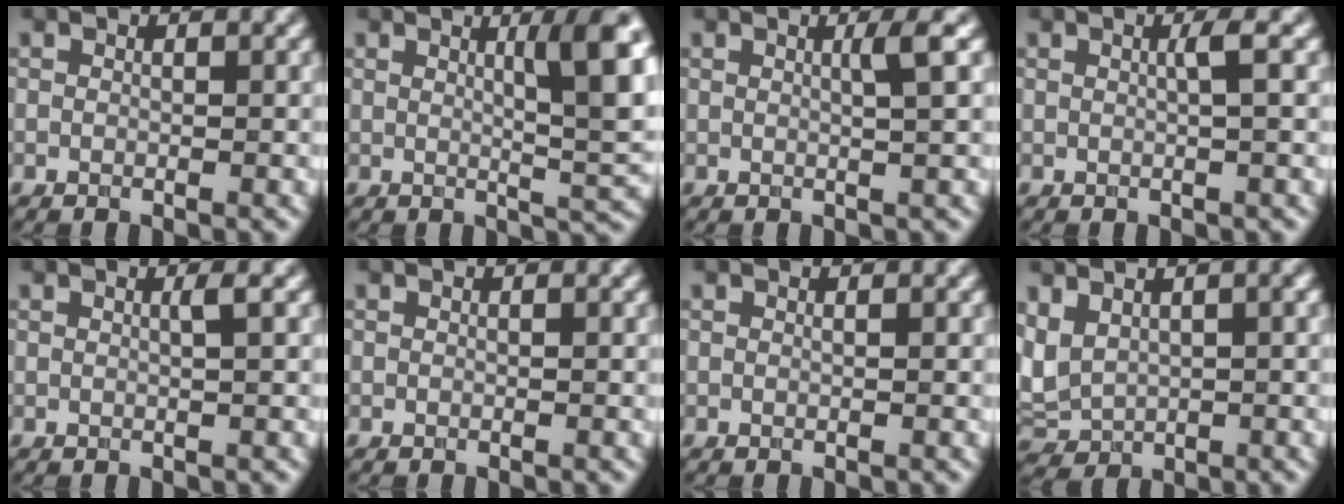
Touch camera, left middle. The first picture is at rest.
{"total": 6.7, "force": [1.7, 1.0, 6.4], "torque": [-0.077, 0.000, 0.038]}
{"total": 1.6, "force": [0.3, -0.1, 1.5], "torque": [-0.028, 0.005, 0.010]}
{"total": 1.2, "force": [-0.1, 0.0, 1.2], "torque": [-0.025, 0.007, 0.002]}
{"total": 0.8, "force": [0.0, 0.0, 0.8], "torque": [-0.013, 0.004, 0.004]}
{"total": 0.0}
{"total": 0.0}
{"total": 3.4, "force": [1.2, 1.8, 2.6], "torque": [-0.083, 0.012, 0.039]}